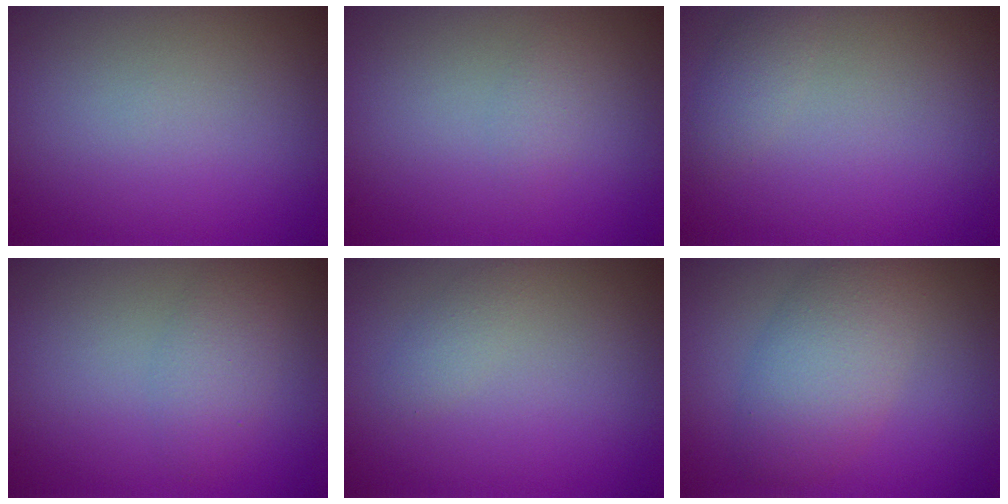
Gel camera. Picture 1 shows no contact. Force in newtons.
{"total": 2.1, "press": 2.1, "slide": 0.2}
{"total": 1.2, "press": 1.2, "slide": 0.1}
{"total": 2.2, "press": 2.2, "slide": 0.1}
{"total": 1.0, "press": 1.0, "slide": 0.0}
{"total": 4.7, "press": 4.7, "slide": 0.3}